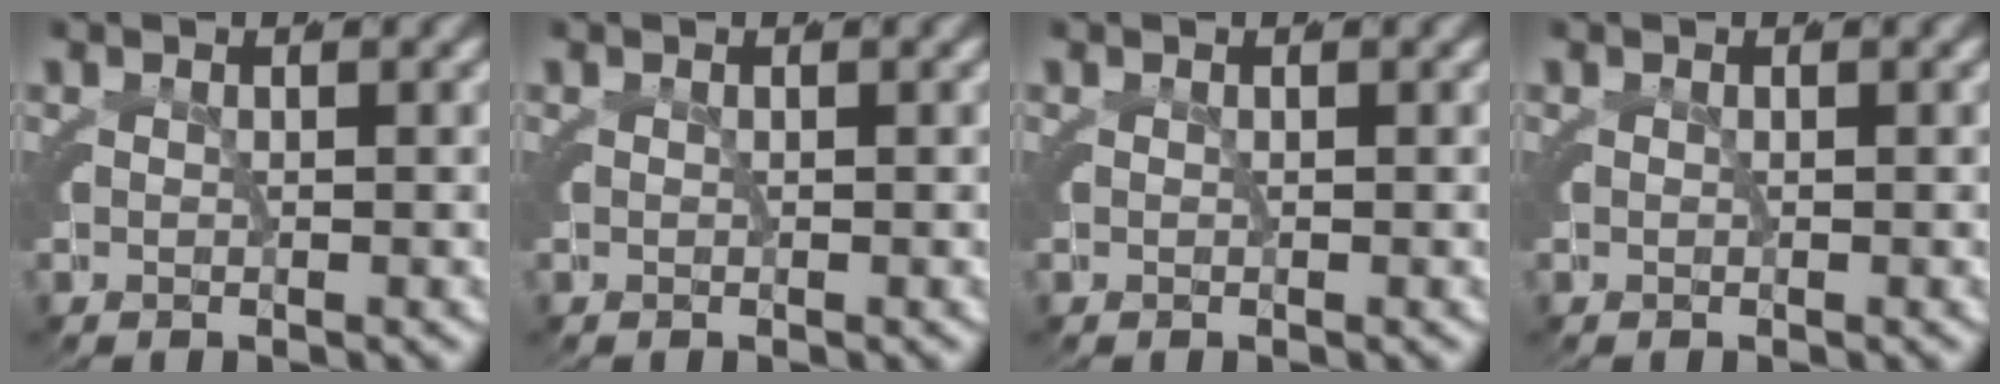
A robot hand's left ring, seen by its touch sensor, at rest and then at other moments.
{"total": 0.0}
{"total": 0.0}
{"total": 0.0}